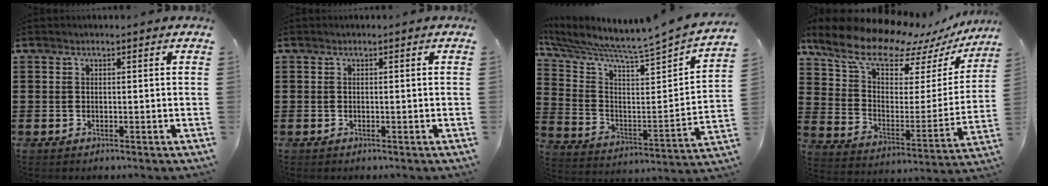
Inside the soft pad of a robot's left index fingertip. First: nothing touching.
{"total": 0.0}
{"total": 5.0, "force": [4.7, -1.0, 1.3], "torque": [-0.056, -0.069, 0.065]}
{"total": 11.7, "force": [9.8, 4.1, 4.9], "torque": [-0.122, -0.073, 0.165]}